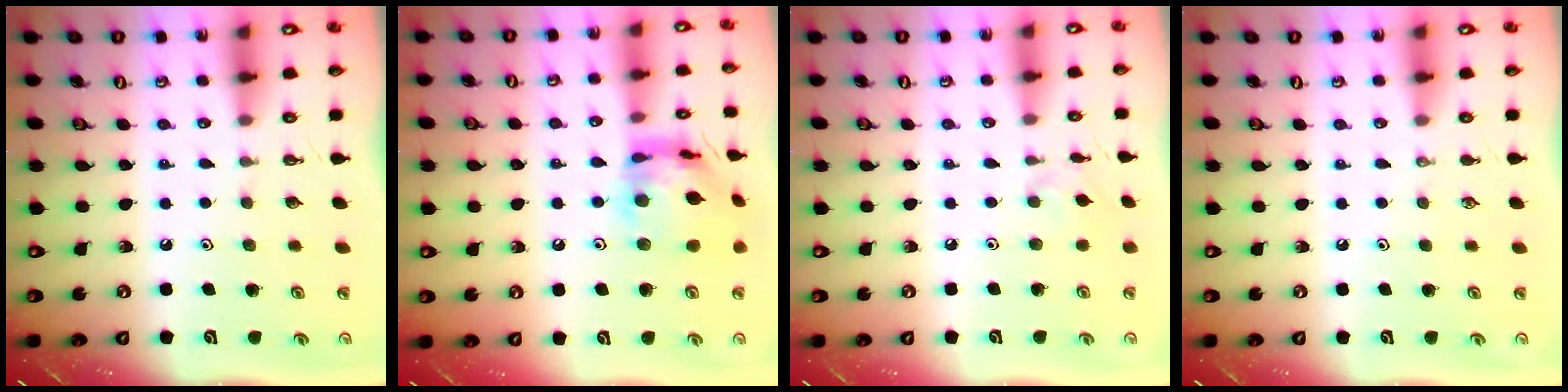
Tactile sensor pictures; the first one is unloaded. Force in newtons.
{"total": 14.9, "press": 14.8, "slide": 1.5}
{"total": 3.2, "press": 3.1, "slide": 0.6}
{"total": 0.0}